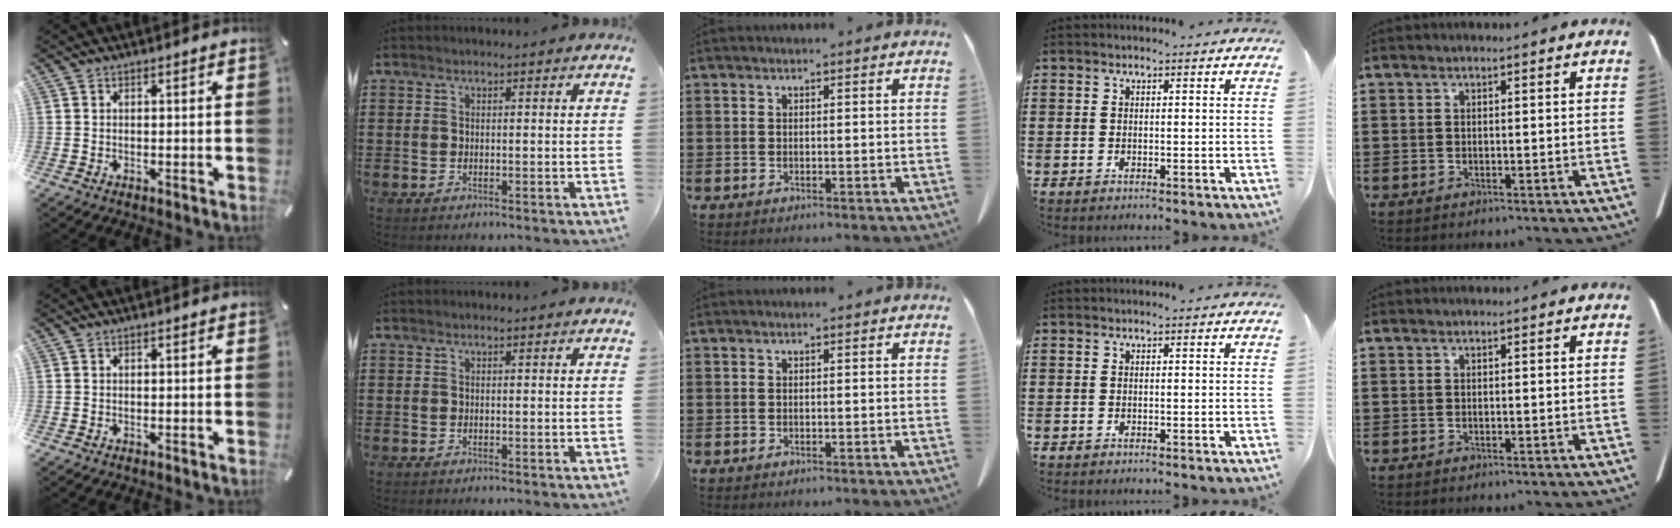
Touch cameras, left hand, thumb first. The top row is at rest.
{}